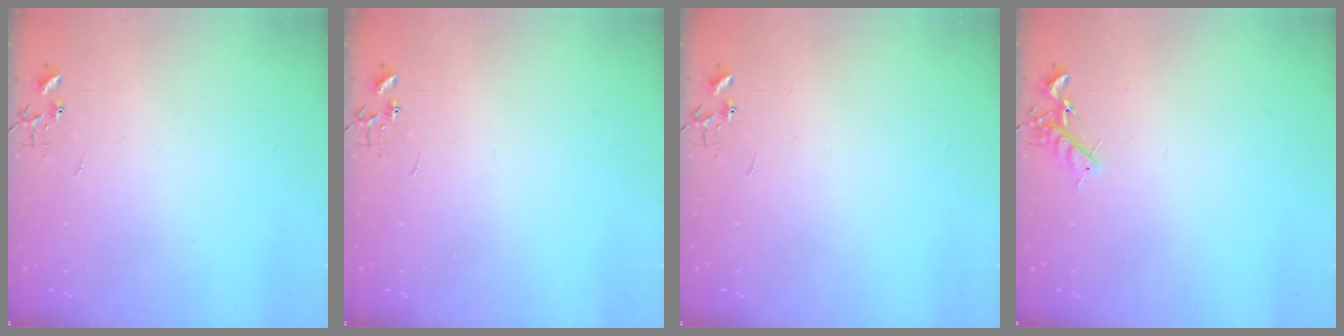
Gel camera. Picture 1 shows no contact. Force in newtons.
{"total": 0.0}
{"total": 0.0}
{"total": 7.2, "press": 7.1, "slide": 1.1}